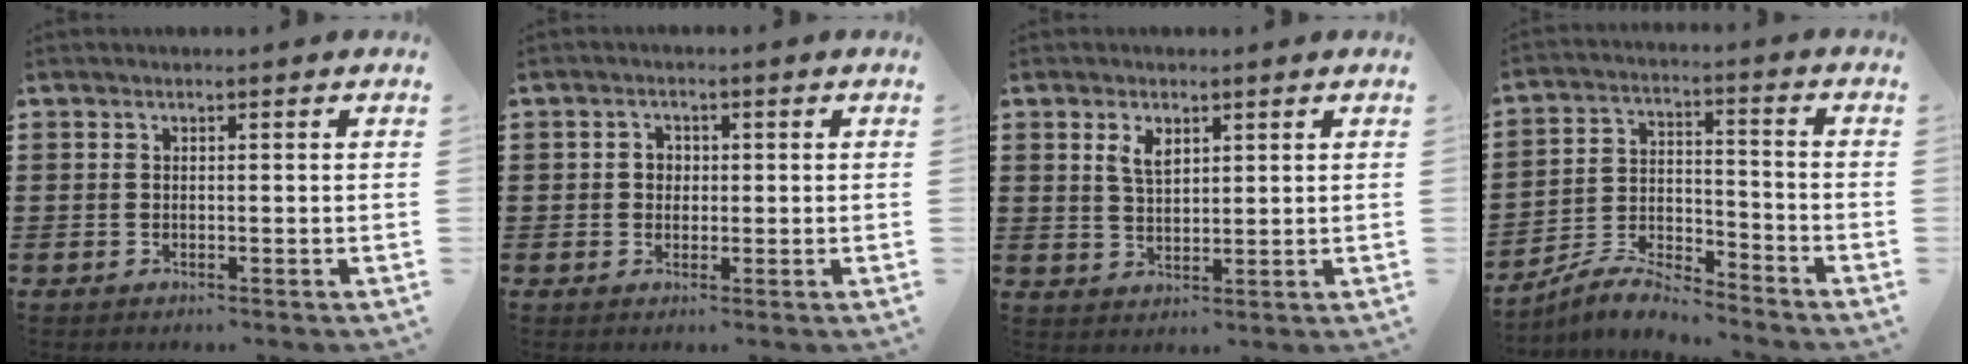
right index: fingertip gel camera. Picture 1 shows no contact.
{"total": 2.0, "force": [0.0, 1.8, 0.9], "torque": [-0.022, 0.010, -0.002]}
{"total": 3.2, "force": [1.7, 1.6, 2.2], "torque": [-0.048, 0.005, 0.031]}
{"total": 6.1, "force": [-5.7, 1.2, 1.8], "torque": [-0.042, 0.007, -0.111]}